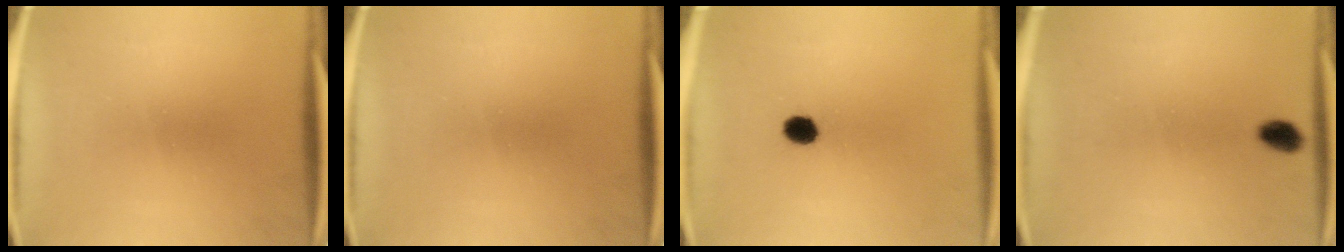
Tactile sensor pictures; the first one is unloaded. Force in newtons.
{"total": 0.0}
{"total": 3.7}
{"total": 2.7}